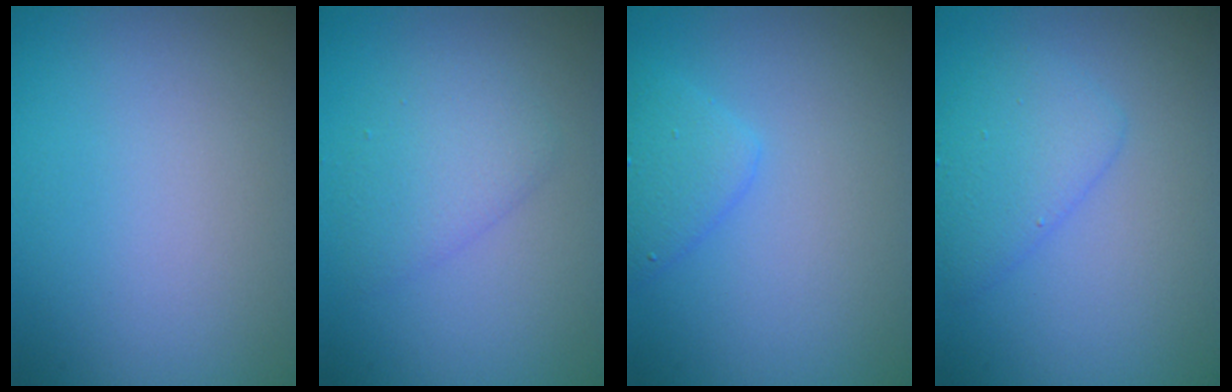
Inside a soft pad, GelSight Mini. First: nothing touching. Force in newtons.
{"total": 2.4, "press": 2.4, "slide": 0.2}
{"total": 2.1, "press": 2.1, "slide": 0.1}
{"total": 2.7, "press": 2.7, "slide": 0.3}